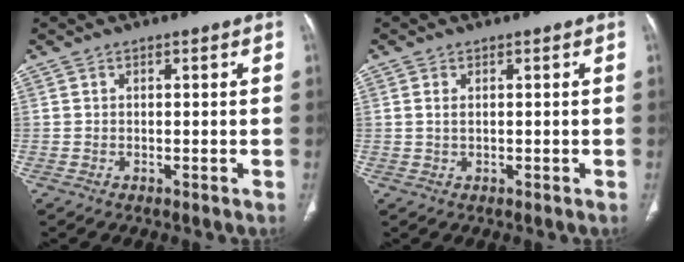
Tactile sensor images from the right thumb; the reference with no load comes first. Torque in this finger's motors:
{"motor_torque": [-0.58, 0.31, -0.36, -0.13, 0.00]}